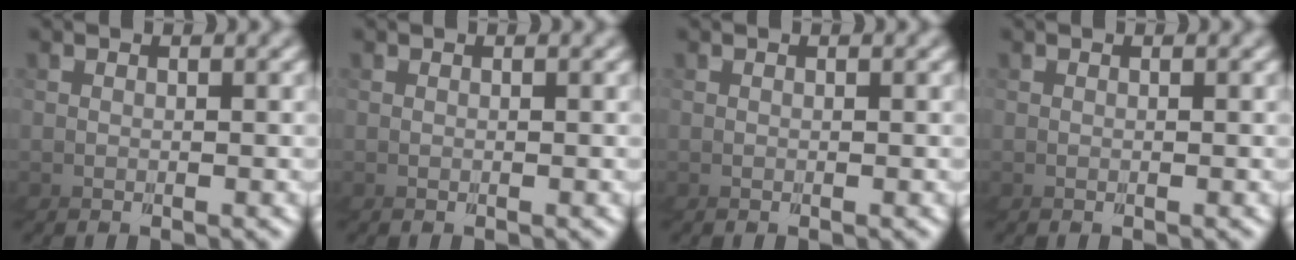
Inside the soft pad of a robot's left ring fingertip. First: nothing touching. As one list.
[{"total": 0.0}, {"total": 0.0}, {"total": 0.0}]